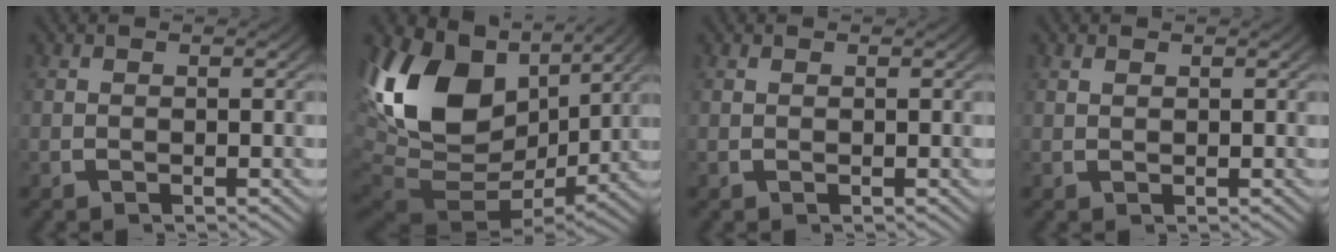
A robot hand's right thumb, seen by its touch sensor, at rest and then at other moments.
{"total": 17.2, "force": [0.5, 11.6, 12.6], "torque": [-0.310, -0.062, 0.034]}
{"total": 0.0}
{"total": 0.6, "force": [0.5, 0.2, 0.2], "torque": [0.003, 0.003, 0.011]}